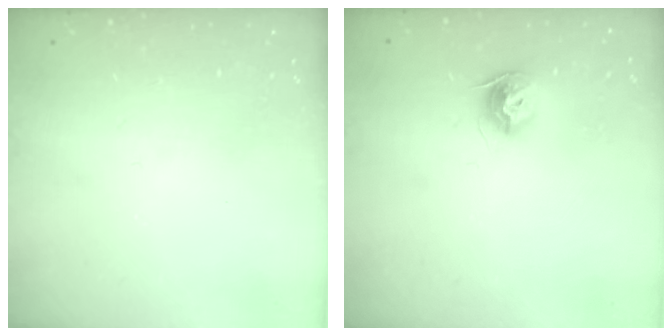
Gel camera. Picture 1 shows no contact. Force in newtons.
{"total": 8.8, "press": 8.8, "slide": 0.4}